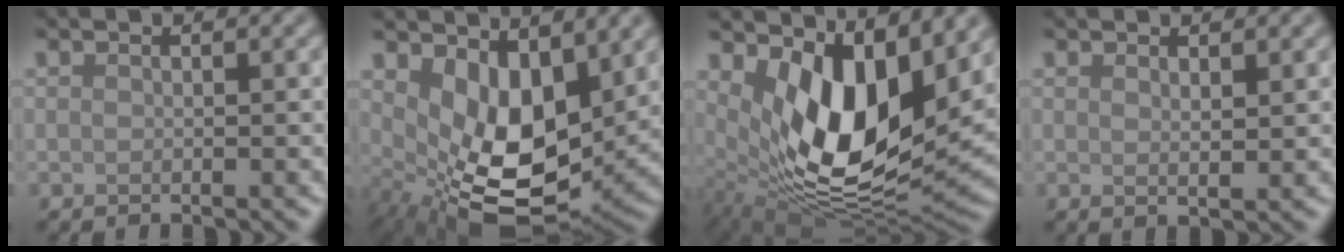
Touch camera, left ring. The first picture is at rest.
{"total": 8.7, "force": [1.8, 4.9, 7.0], "torque": [-0.127, -0.027, 0.040]}
{"total": 11.2, "force": [2.6, 5.8, 9.3], "torque": [-0.162, -0.031, 0.058]}
{"total": 1.1, "force": [0.8, 0.2, 0.7], "torque": [-0.012, -0.003, 0.014]}